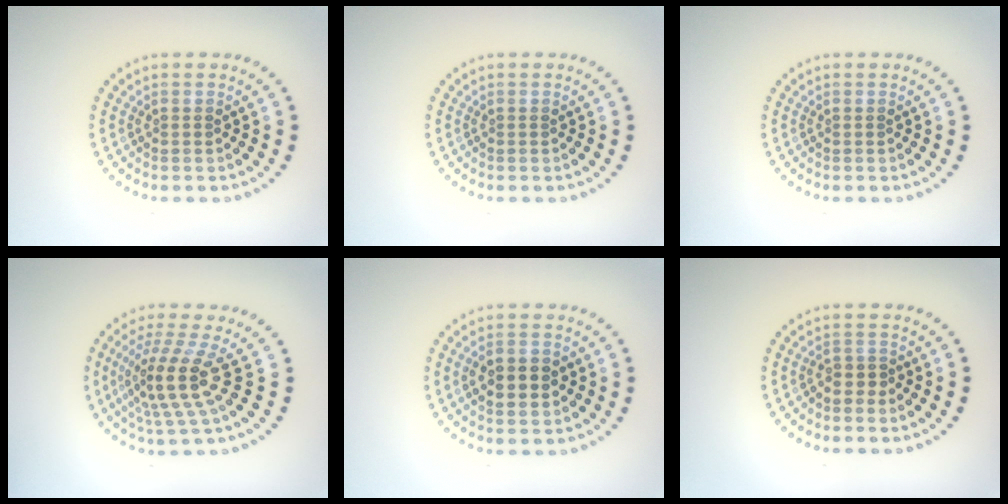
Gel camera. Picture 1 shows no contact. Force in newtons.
{"total": 0.0}
{"total": 0.0}
{"total": 4.6, "press": 3.5, "slide": 3.1}
{"total": 3.9, "press": 3.9, "slide": 0.2}
{"total": 1.3, "press": 0.9, "slide": 0.9}